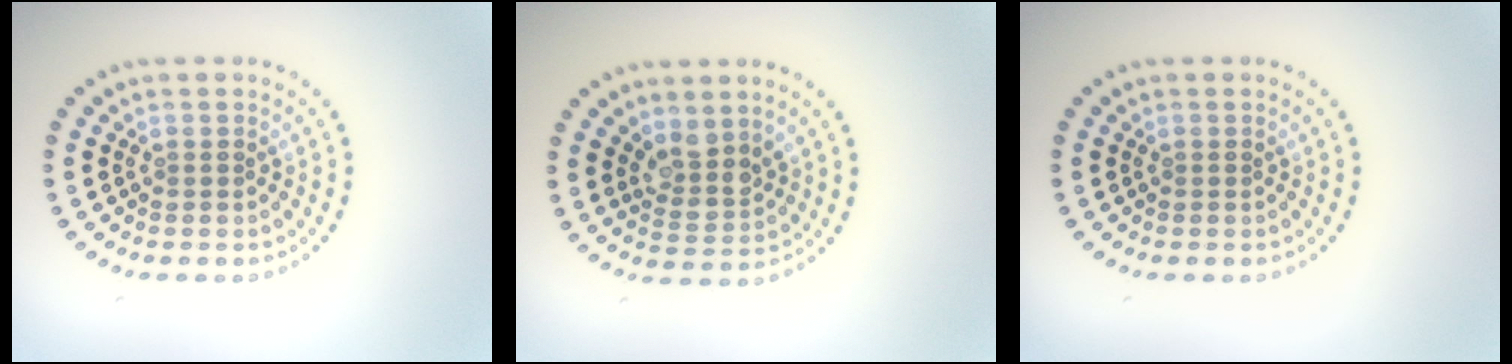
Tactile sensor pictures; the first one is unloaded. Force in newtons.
{"total": 2.8, "press": 2.2, "slide": 1.8}
{"total": 0.0}